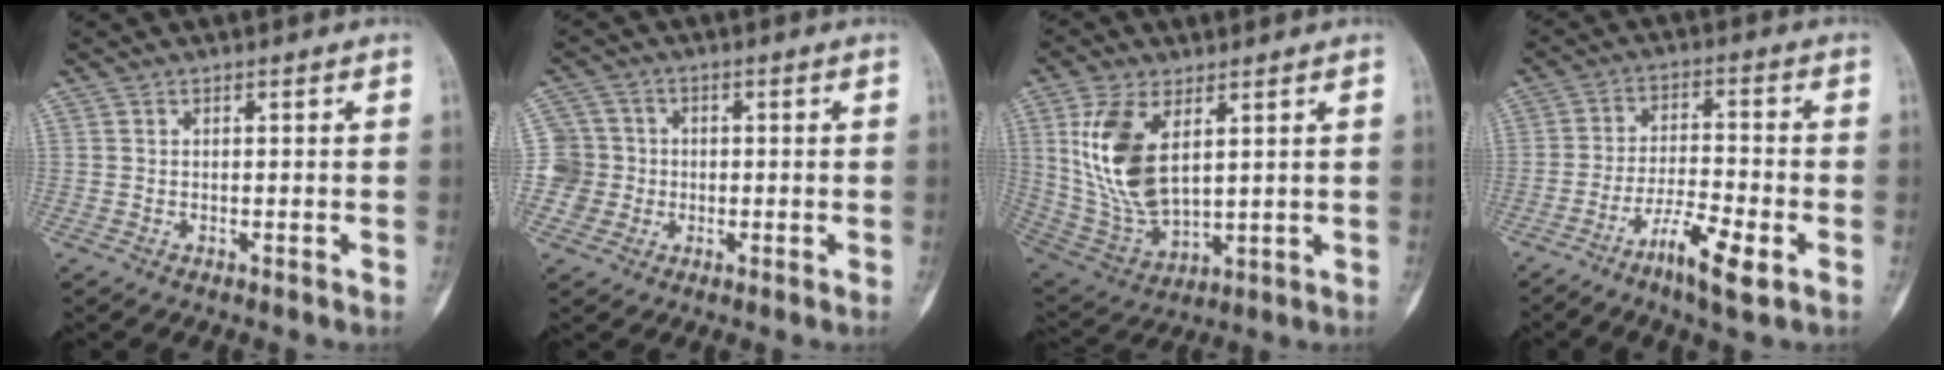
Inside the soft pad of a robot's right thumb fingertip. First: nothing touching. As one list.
[{"total": 6.2, "force": [-0.7, 6.2, 0.1], "torque": [0.026, 0.014, -0.021]}, {"total": 15.0, "force": [4.6, 7.8, 12.0], "torque": [-0.239, -0.021, 0.108]}, {"total": 8.7, "force": [-4.7, 1.6, 7.2], "torque": [-0.142, 0.020, -0.085]}]